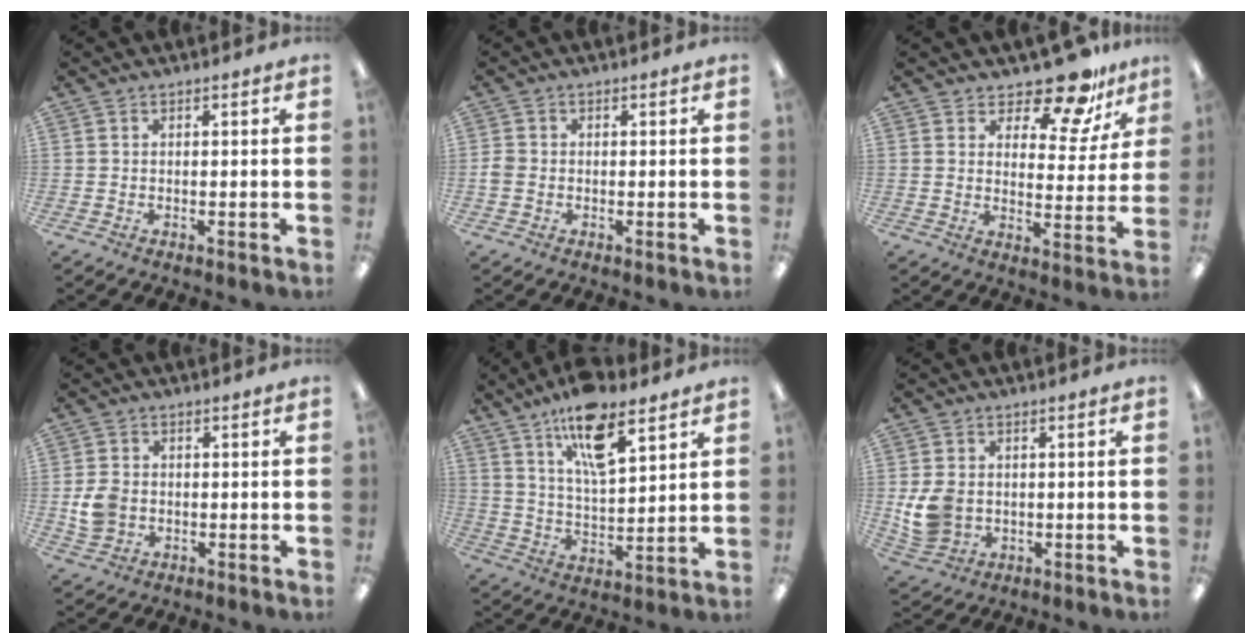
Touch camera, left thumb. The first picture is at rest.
{"total": 2.2, "force": [-0.5, 1.9, 1.0], "torque": [-0.016, 0.004, -0.010]}
{"total": 13.2, "force": [10.9, 4.7, 5.9], "torque": [-0.091, -0.075, 0.193]}
{"total": 5.7, "force": [-0.8, 4.8, 3.0], "torque": [-0.057, 0.006, -0.013]}
{"total": 14.5, "force": [9.5, 5.4, 9.5], "torque": [-0.155, -0.039, 0.161]}
{"total": 7.9, "force": [-0.4, 6.6, 4.3], "torque": [-0.089, 0.006, -0.004]}